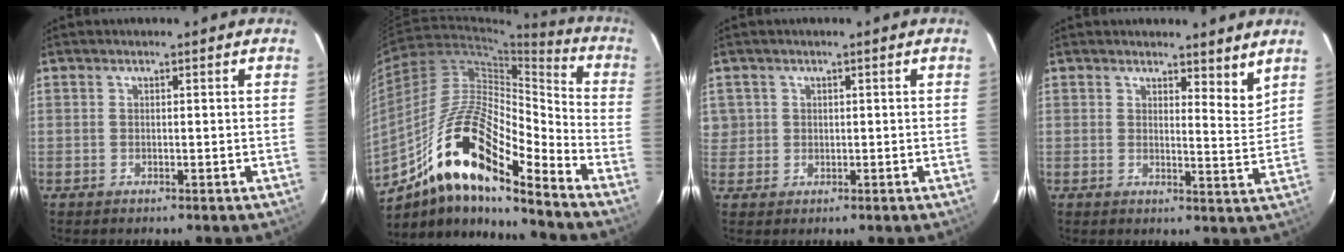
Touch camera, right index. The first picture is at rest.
{"total": 17.5, "force": [-10.7, 4.3, 13.1], "torque": [-0.243, 0.030, -0.181]}
{"total": 2.4, "force": [0.7, 2.3, -0.1], "torque": [0.018, 0.005, 0.009]}
{"total": 4.5, "force": [3.9, 1.2, 2.1], "torque": [-0.021, -0.025, 0.044]}